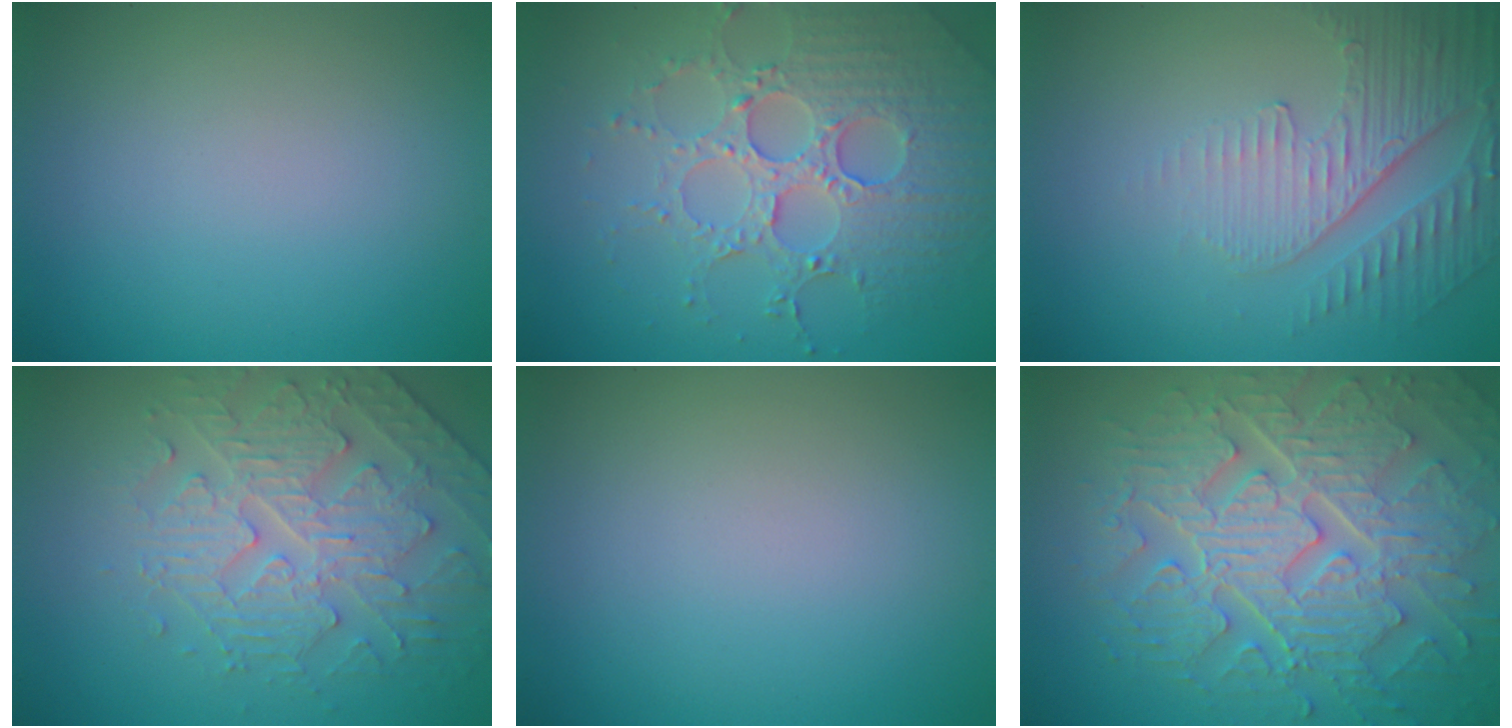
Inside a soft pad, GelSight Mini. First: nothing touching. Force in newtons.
{"total": 5.6, "press": 4.8, "slide": 2.9}
{"total": 5.1, "press": 3.3, "slide": 3.9}
{"total": 4.4, "press": 4.1, "slide": 1.6}
{"total": 0.0}
{"total": 9.2, "press": 6.8, "slide": 6.2}